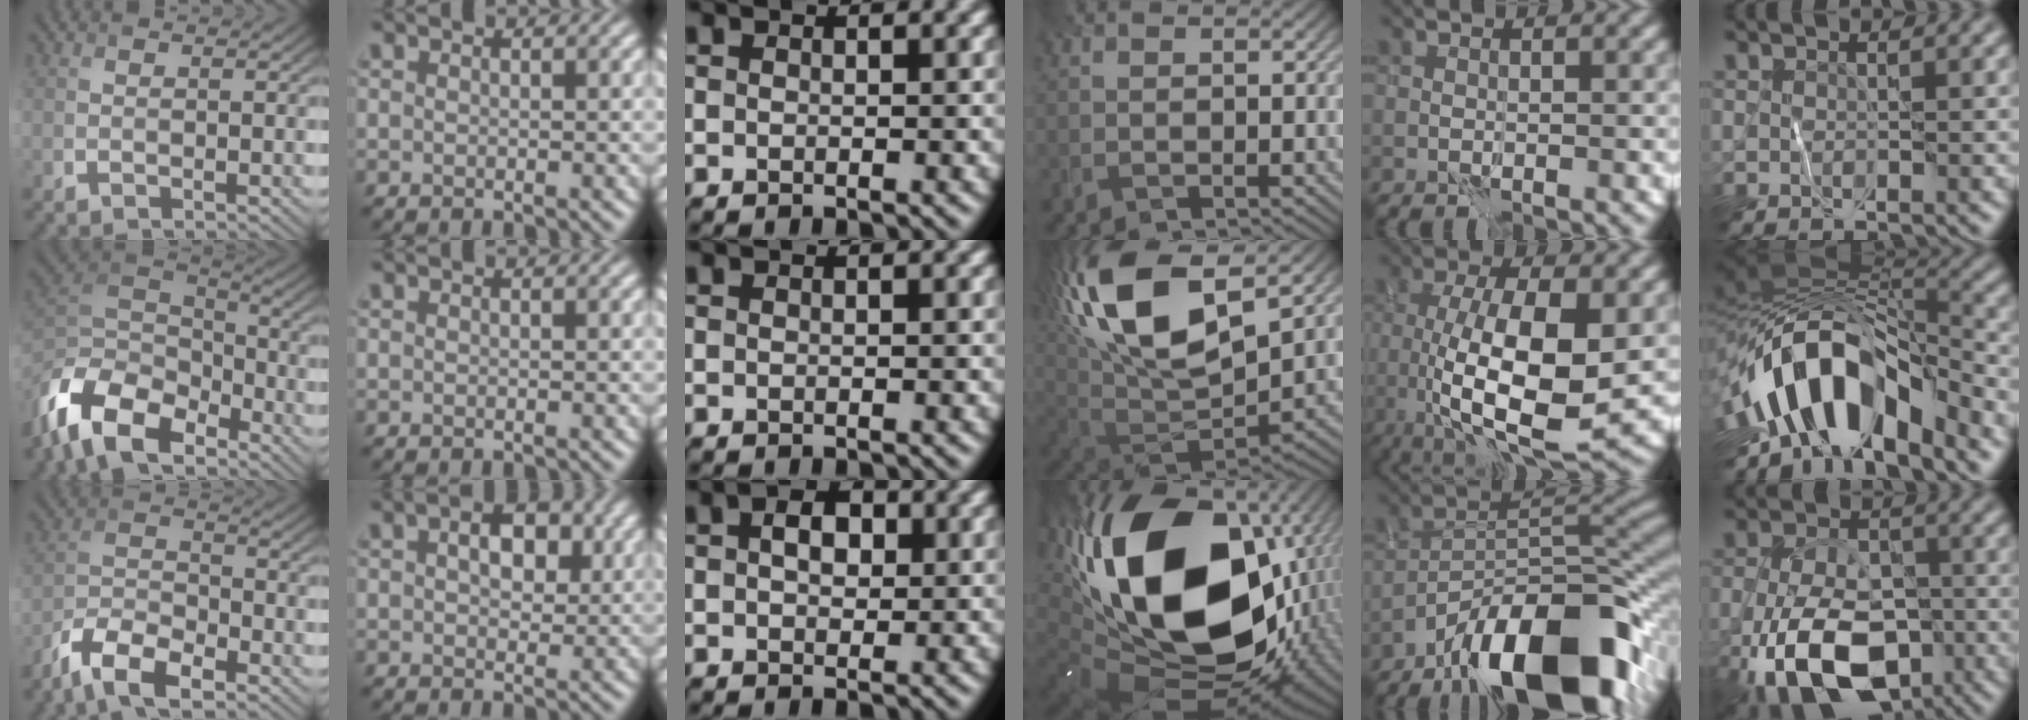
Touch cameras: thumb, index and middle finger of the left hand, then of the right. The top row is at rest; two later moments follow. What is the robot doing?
{"motion": "wipe", "object": "whiteboard"}